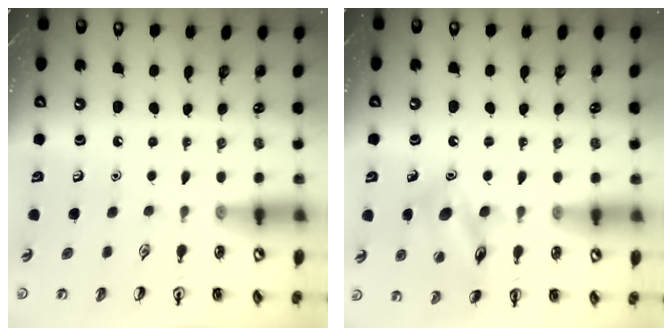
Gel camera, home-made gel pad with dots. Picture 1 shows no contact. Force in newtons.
{"total": 13.4, "press": 13.3, "slide": 1.4}